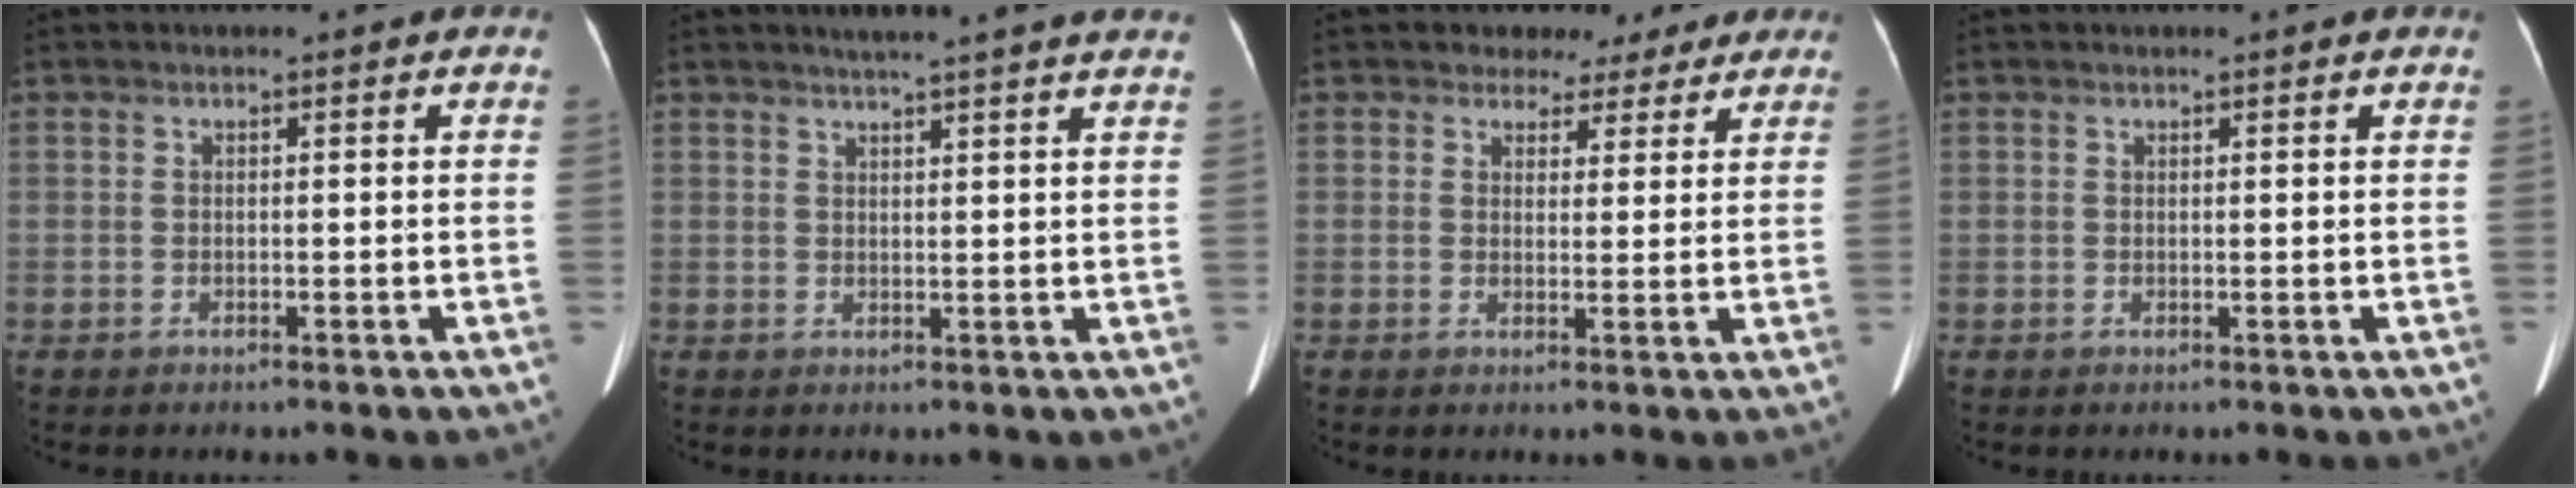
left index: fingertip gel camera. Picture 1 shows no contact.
{"total": 9.7, "force": [8.5, -0.6, 4.7], "torque": [-0.064, 0.014, 0.087]}
{"total": 5.6, "force": [4.4, 3.4, 0.6], "torque": [-0.001, 0.006, 0.046]}
{"total": 0.0}